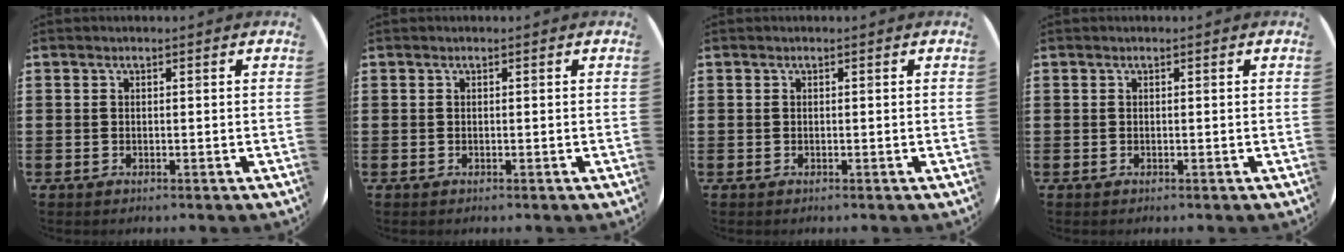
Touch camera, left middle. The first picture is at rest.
{"total": 0.0}
{"total": 0.0}
{"total": 0.0}